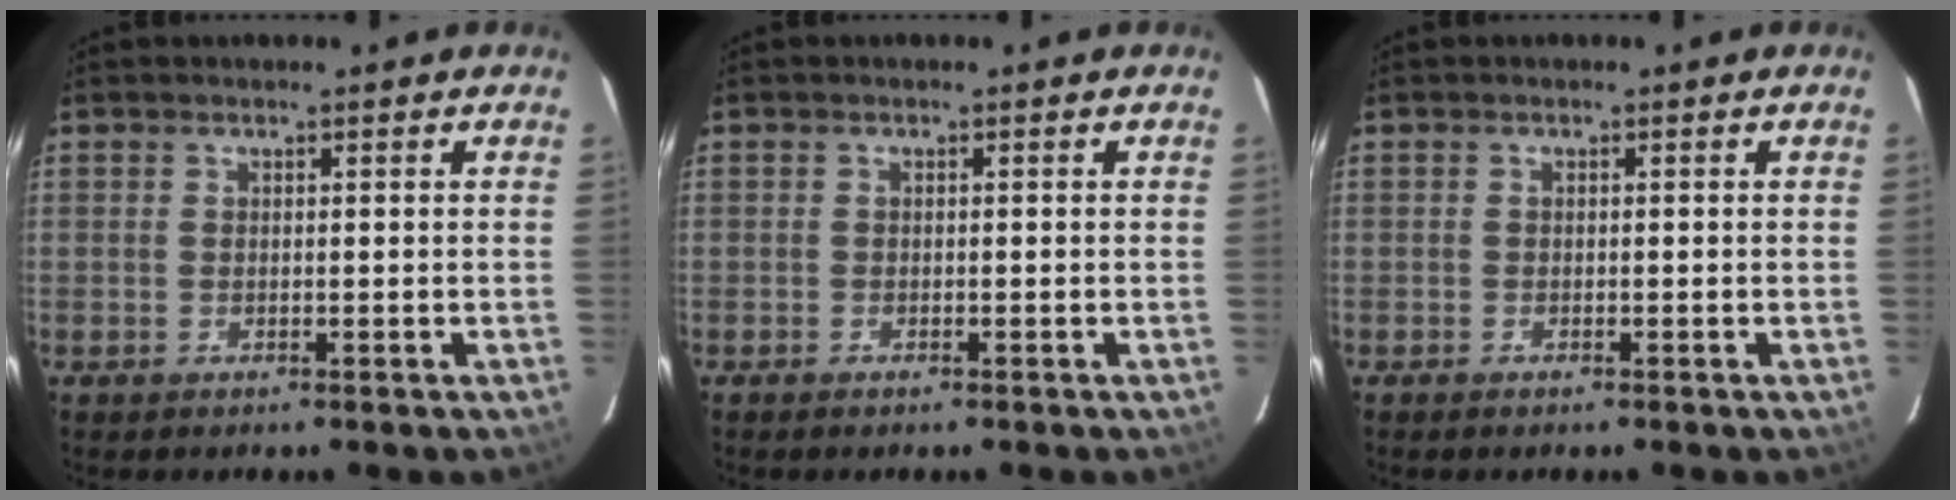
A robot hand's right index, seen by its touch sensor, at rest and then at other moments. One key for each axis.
{"total": 0.7, "fx": -0.6, "fy": 0.2, "fz": 0.3, "tx": -0.008, "ty": -0.001, "tz": -0.012}
{"total": 0.6, "fx": -0.5, "fy": 0.2, "fz": 0.2, "tx": -0.006, "ty": -0.001, "tz": -0.010}